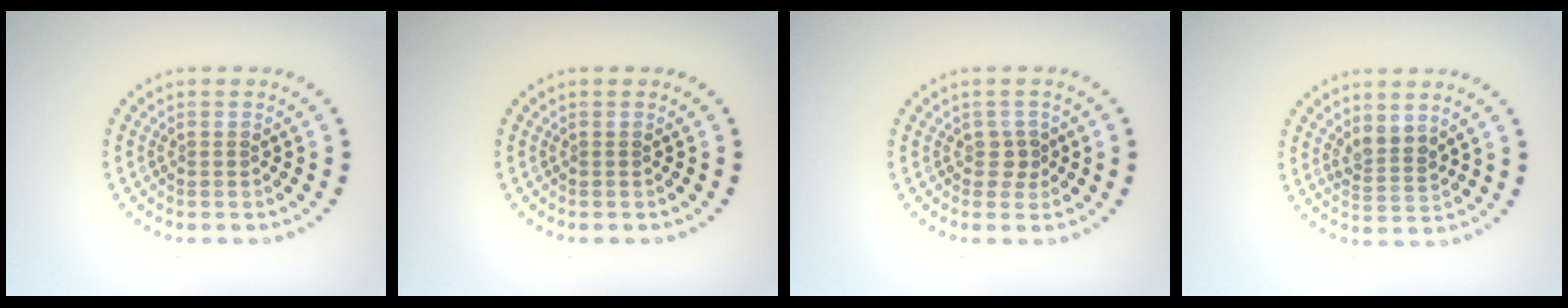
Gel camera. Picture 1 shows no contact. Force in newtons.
{"total": 0.0}
{"total": 1.2, "press": 1.0, "slide": 0.7}
{"total": 2.1, "press": 1.8, "slide": 1.1}